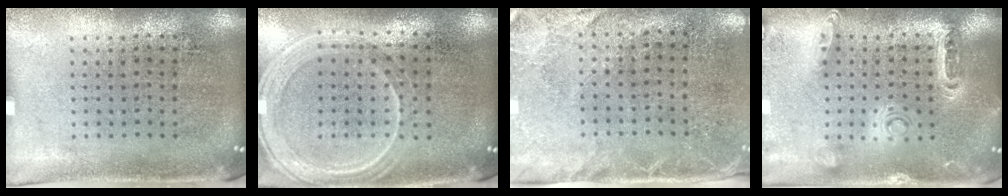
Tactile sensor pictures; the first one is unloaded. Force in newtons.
{"total": 1.2, "press": 1.2, "slide": 0.4}
{"total": 2.5, "press": 2.1, "slide": 1.3}
{"total": 1.4, "press": 1.4, "slide": 0.3}